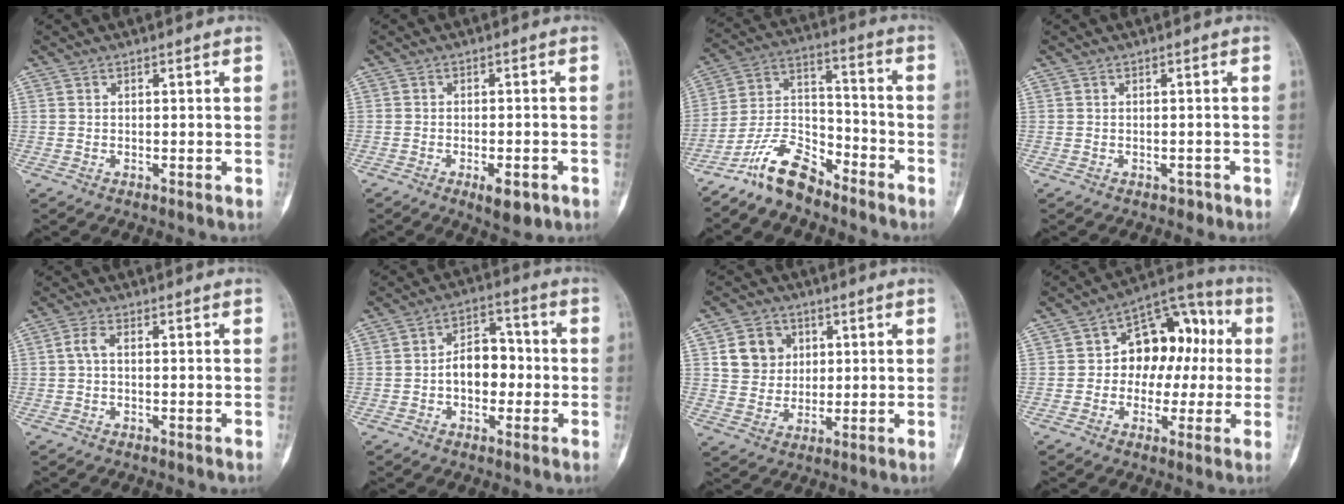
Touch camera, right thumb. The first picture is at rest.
{"total": 4.9, "force": [-2.4, 1.9, 3.8], "torque": [-0.049, 0.006, -0.029]}
{"total": 11.3, "force": [-9.3, 4.4, 4.7], "torque": [-0.080, 0.082, -0.185]}
{"total": 1.1, "force": [-0.7, 0.7, 0.2], "torque": [0.003, 0.007, -0.011]}
{"total": 2.1, "force": [0.0, 0.9, 1.9], "torque": [-0.044, 0.004, -0.004]}
{"total": 8.6, "force": [-1.0, 5.8, 6.2], "torque": [-0.071, 0.032, -0.025]}
{"total": 8.3, "force": [2.5, 7.2, 3.1], "torque": [-0.018, -0.008, 0.048]}
{"total": 14.4, "force": [0.8, 10.3, 10.1], "torque": [-0.088, 0.043, 0.000]}